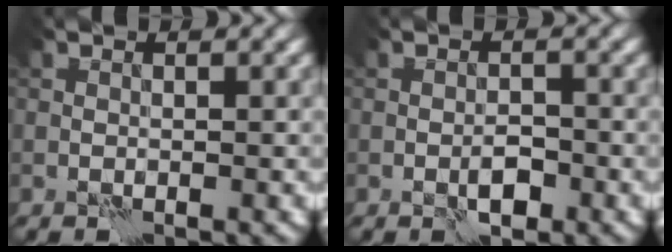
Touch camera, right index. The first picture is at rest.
{"total": 1.9, "force": [-1.0, 0.8, 1.4], "torque": [-0.023, 0.003, -0.017]}